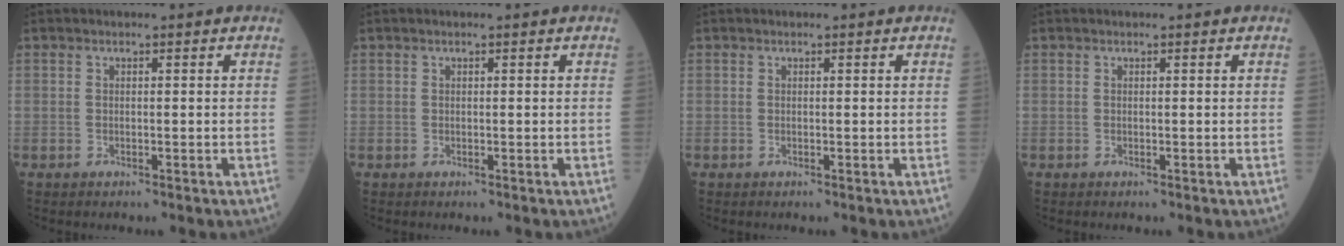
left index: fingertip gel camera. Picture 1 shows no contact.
{"total": 0.0}
{"total": 0.0}
{"total": 0.0}